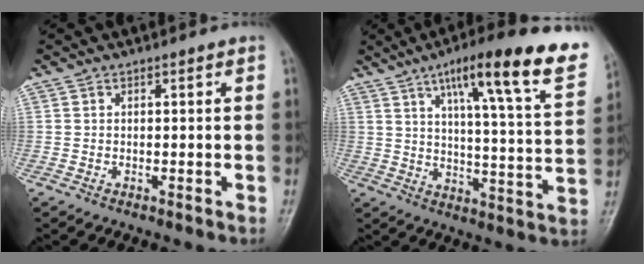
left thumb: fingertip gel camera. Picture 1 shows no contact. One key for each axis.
{"total": 21.3, "fx": 12.5, "fy": 3.1, "fz": 16.9, "tx": -0.222, "ty": -0.036, "tz": 0.176}